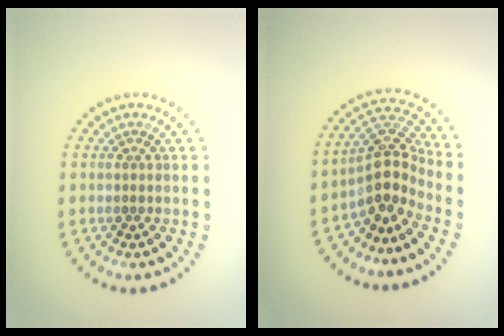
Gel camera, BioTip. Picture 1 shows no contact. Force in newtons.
{"total": 4.0, "press": 3.0, "slide": 2.7}